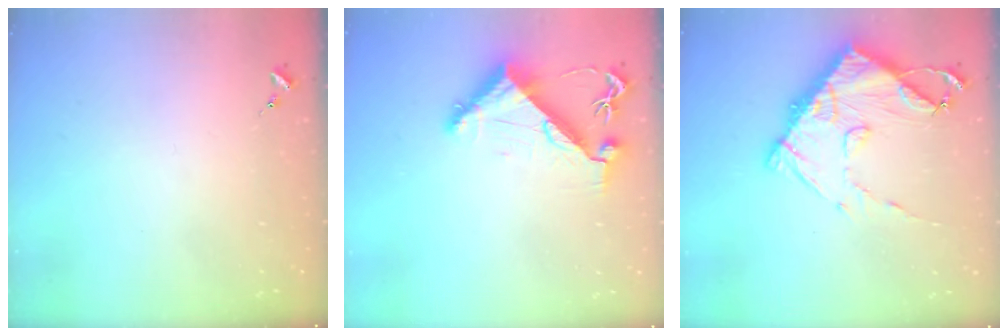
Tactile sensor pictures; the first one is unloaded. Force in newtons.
{"total": 7.5, "press": 7.4, "slide": 1.0}
{"total": 13.5, "press": 13.5, "slide": 1.2}